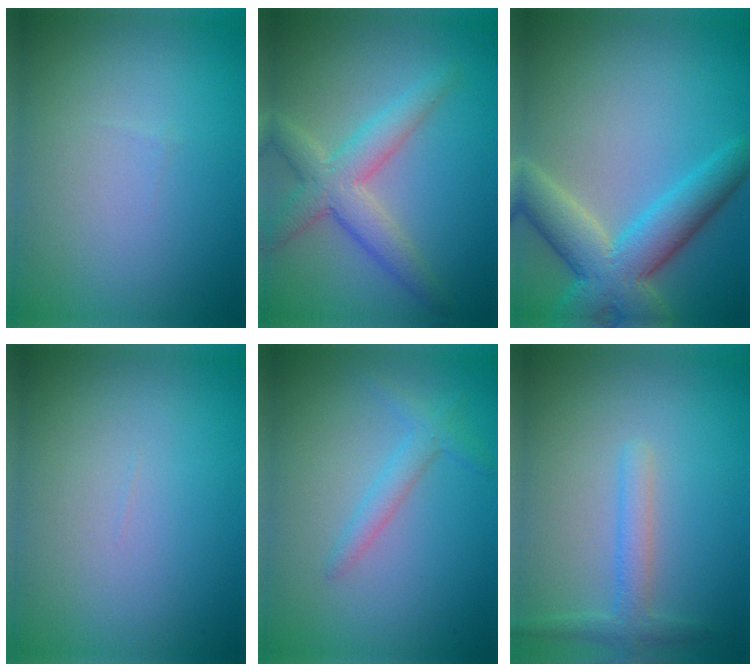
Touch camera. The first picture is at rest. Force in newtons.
{"total": 4.5, "press": 4.5, "slide": 0.3}
{"total": 7.3, "press": 7.3, "slide": 0.5}
{"total": 0.0}
{"total": 1.7, "press": 1.7, "slide": 0.1}
{"total": 2.1, "press": 2.1, "slide": 0.1}